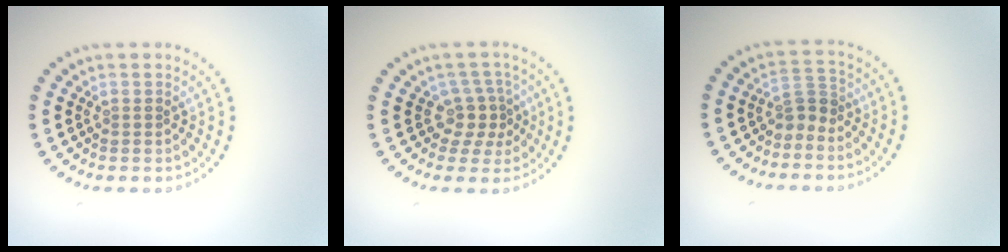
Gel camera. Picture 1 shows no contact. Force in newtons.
{"total": 2.7, "press": 1.9, "slide": 1.8}
{"total": 1.8, "press": 1.4, "slide": 1.2}